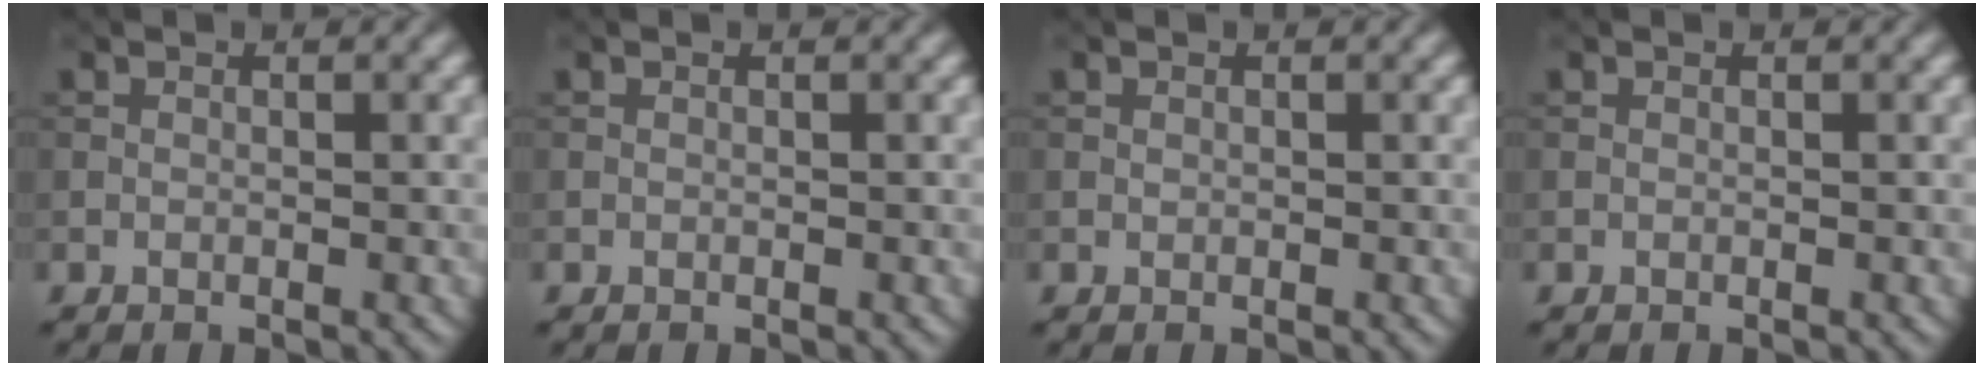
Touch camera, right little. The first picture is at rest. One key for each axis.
{"total": 0.0}
{"total": 0.0}
{"total": 0.0}